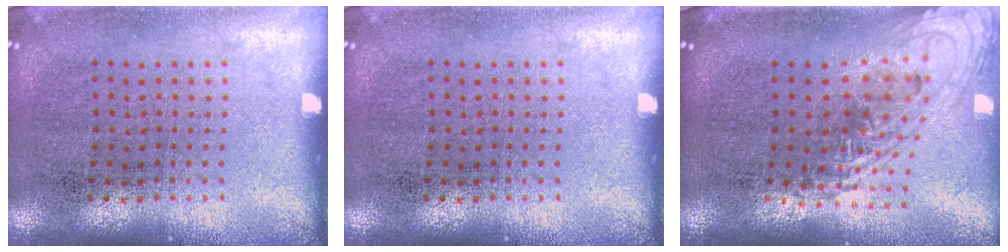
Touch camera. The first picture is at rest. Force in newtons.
{"total": 0.0}
{"total": 1.7, "press": 1.3, "slide": 1.0}